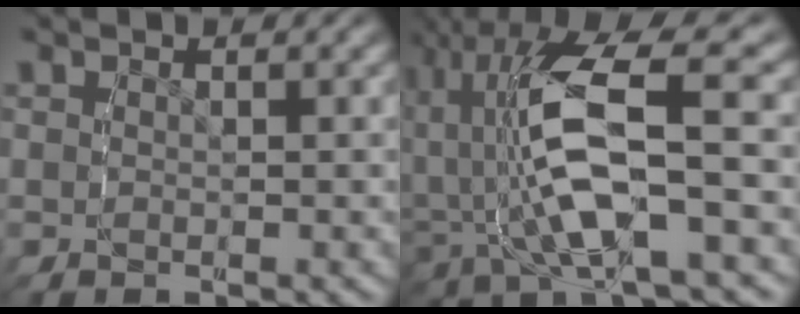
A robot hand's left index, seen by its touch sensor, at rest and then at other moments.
{"total": 8.3, "force": [-0.4, 3.8, 7.4], "torque": [-0.162, -0.008, -0.010]}